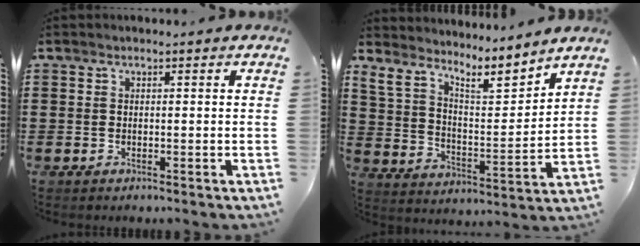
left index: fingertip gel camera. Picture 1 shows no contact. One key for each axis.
{"total": 6.5, "fx": 5.5, "fy": 1.6, "fz": 3.2, "tx": -0.078, "ty": -0.042, "tz": 0.089}